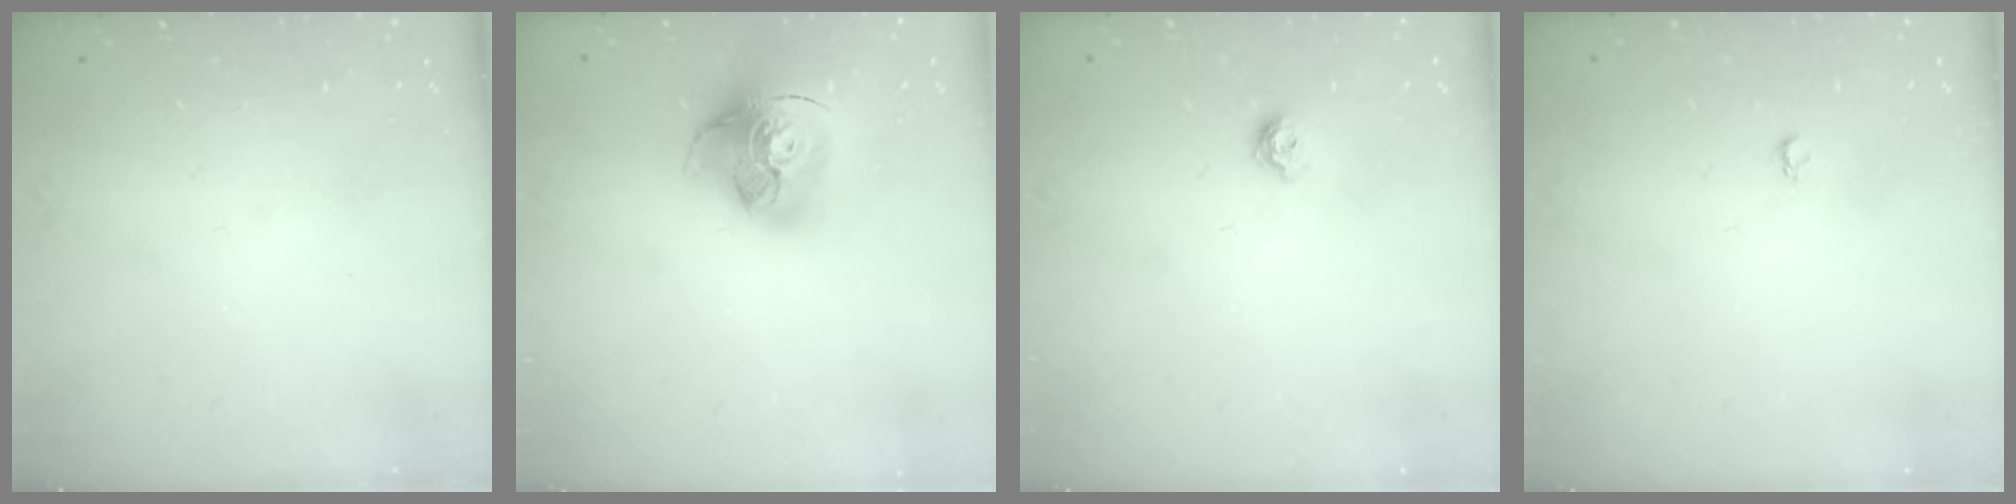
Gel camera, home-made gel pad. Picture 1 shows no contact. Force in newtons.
{"total": 16.7, "press": 16.6, "slide": 1.8}
{"total": 5.6, "press": 5.6, "slide": 0.9}
{"total": 2.6, "press": 2.6, "slide": 0.4}